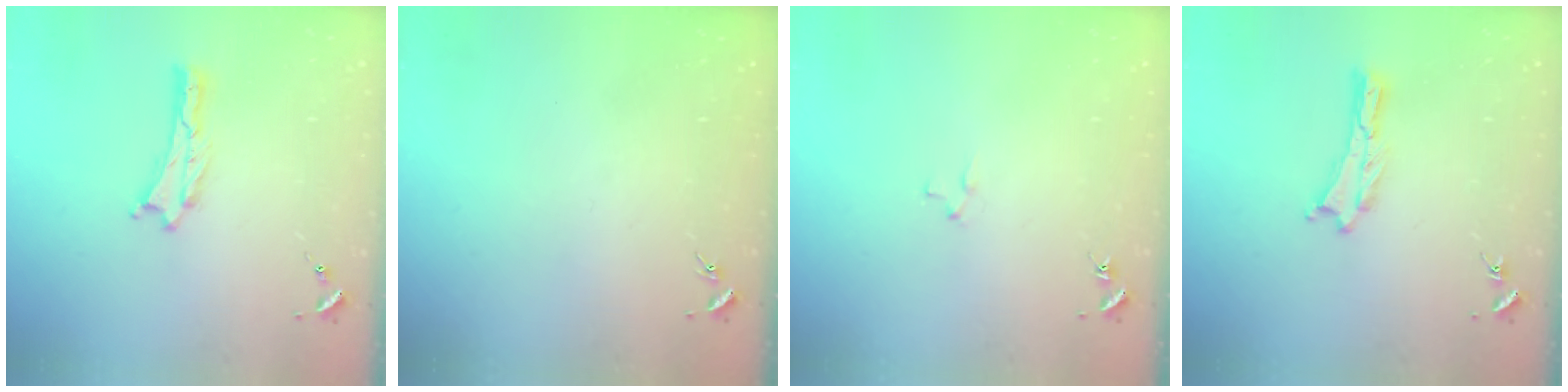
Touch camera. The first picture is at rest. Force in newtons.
{"total": 0.0}
{"total": 1.9, "press": 1.9, "slide": 0.2}
{"total": 0.0}